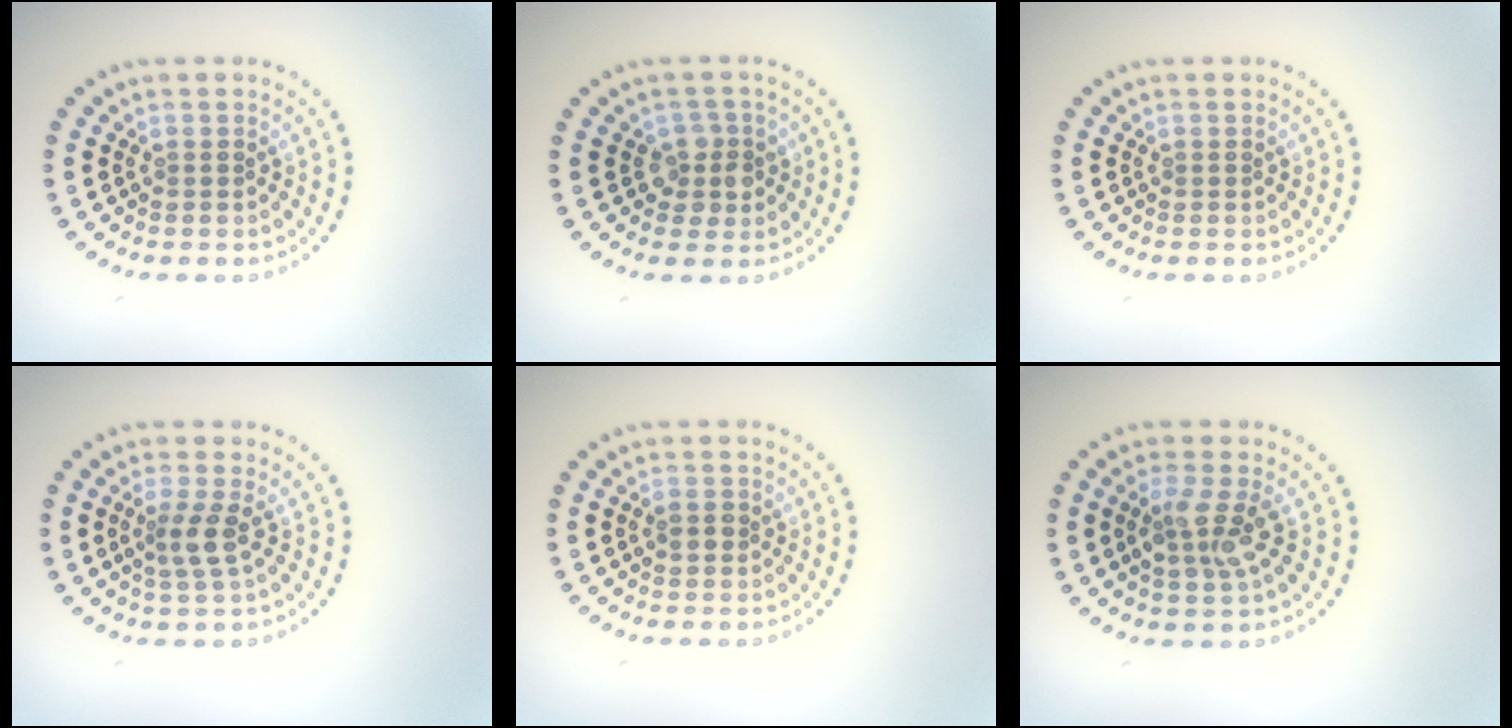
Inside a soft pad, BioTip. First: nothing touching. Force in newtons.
{"total": 2.2, "press": 2.0, "slide": 1.0}
{"total": 0.0}
{"total": 2.3, "press": 1.7, "slide": 1.5}
{"total": 1.2, "press": 1.2, "slide": 0.1}
{"total": 2.9, "press": 2.7, "slide": 1.0}